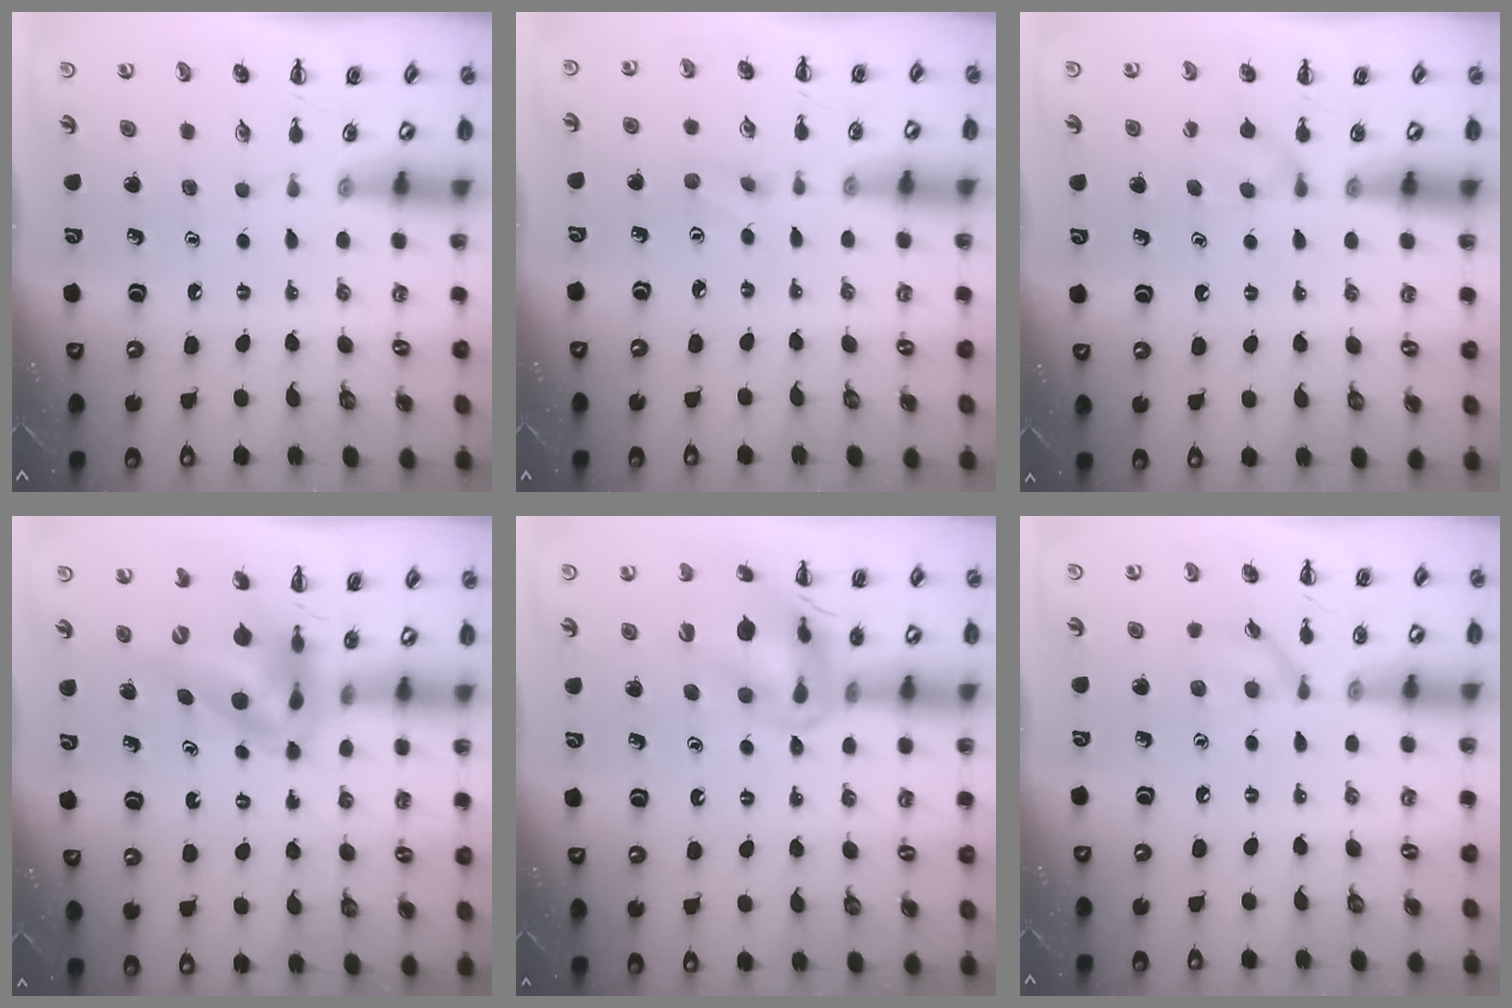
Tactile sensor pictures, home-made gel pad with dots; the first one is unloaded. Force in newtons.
{"total": 2.8, "press": 2.7, "slide": 0.9}
{"total": 6.4, "press": 6.1, "slide": 1.9}
{"total": 10.4, "press": 9.9, "slide": 3.1}
{"total": 16.5, "press": 16.4, "slide": 2.1}
{"total": 7.4, "press": 7.3, "slide": 0.8}